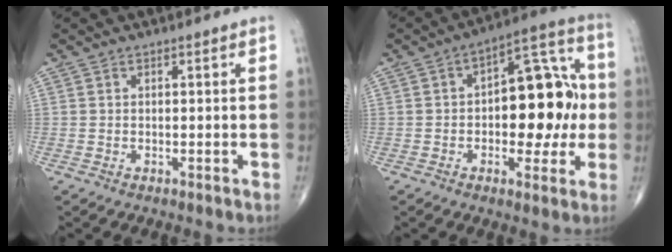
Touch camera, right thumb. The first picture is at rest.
{"total": 16.7, "force": [-0.5, 8.8, 14.1], "torque": [-0.146, 0.033, -0.011]}